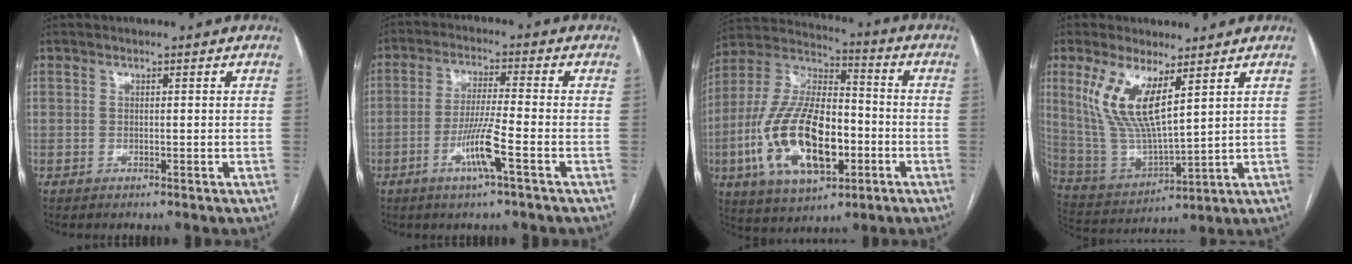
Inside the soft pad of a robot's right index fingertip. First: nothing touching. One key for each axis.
{"total": 7.3, "fx": -3.2, "fy": -0.4, "fz": 6.6, "tx": -0.130, "ty": -0.007, "tz": -0.062}
{"total": 19.8, "fx": -5.5, "fy": 8.5, "fz": 17.0, "tx": -0.352, "ty": 0.006, "tz": -0.089}
{"total": 11.2, "fx": 5.5, "fy": 2.6, "fz": 9.4, "tx": -0.207, "ty": -0.007, "tz": 0.120}